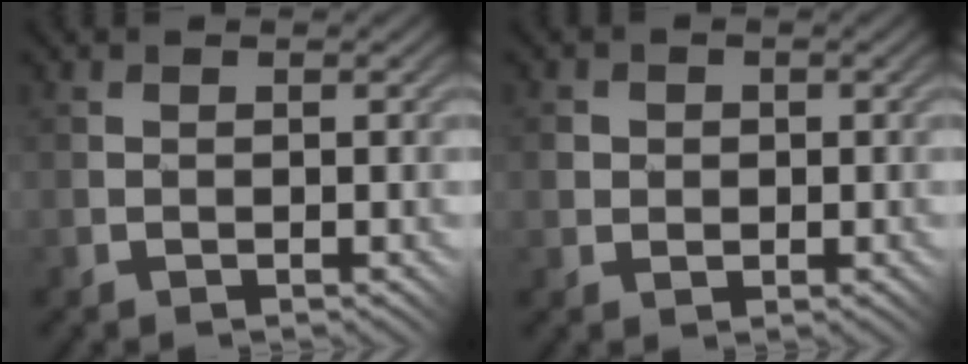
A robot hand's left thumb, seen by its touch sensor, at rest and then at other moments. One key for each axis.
{"total": 2.6, "fx": 0.5, "fy": 2.5, "fz": 0.6, "tx": -0.015, "ty": 0.005, "tz": -0.002}